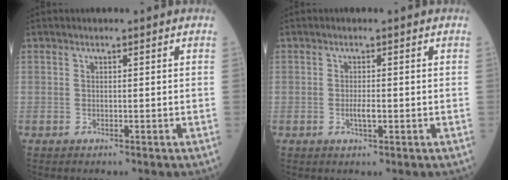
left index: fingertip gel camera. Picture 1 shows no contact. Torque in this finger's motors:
{"motor_torque": [0.64, 0.29, 0.02, 0.01]}